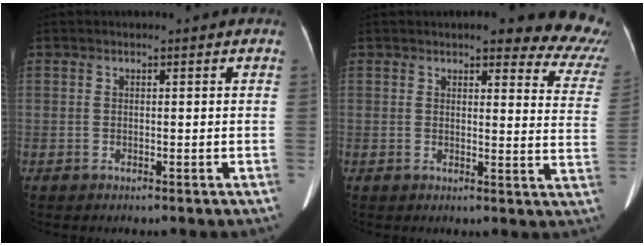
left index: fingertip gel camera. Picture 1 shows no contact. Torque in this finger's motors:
{"motor_torque": [0.55, -0.68, 0.08, 0.05]}